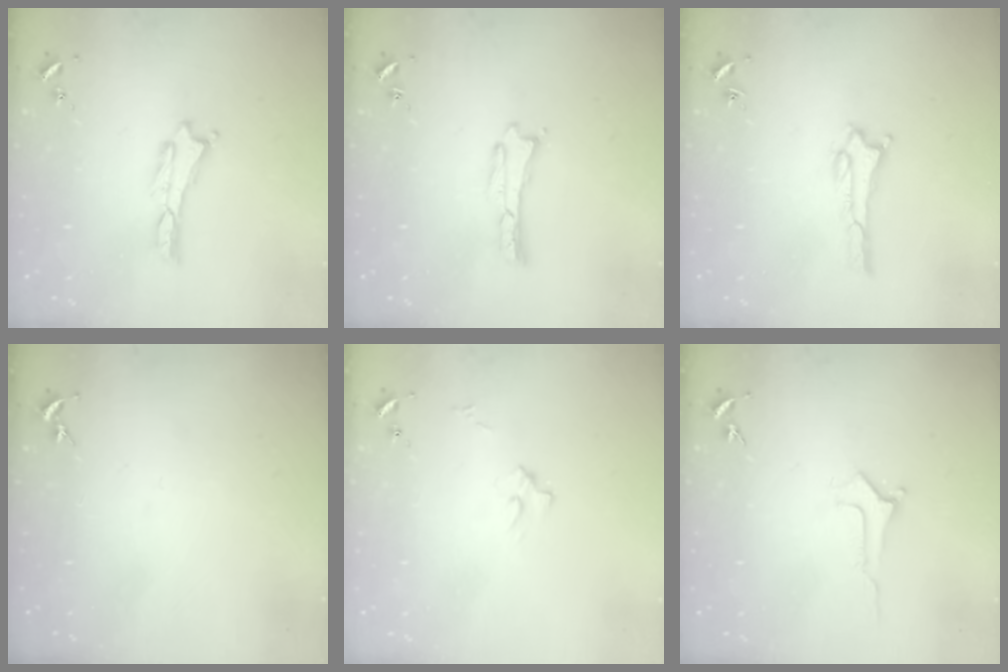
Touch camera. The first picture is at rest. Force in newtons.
{"total": 0.0}
{"total": 1.5, "press": 1.5, "slide": 0.2}
{"total": 0.0}
{"total": 2.7, "press": 2.7, "slide": 0.3}
{"total": 0.0}